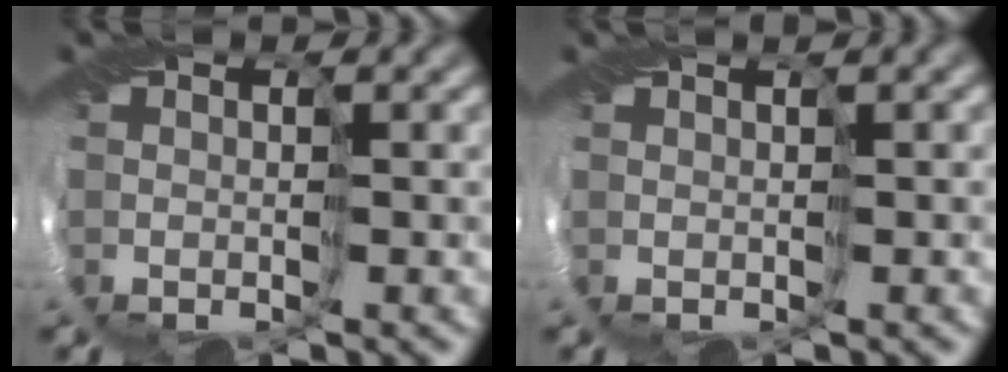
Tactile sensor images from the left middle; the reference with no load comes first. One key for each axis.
{"total": 0.9, "fx": 0.5, "fy": -0.1, "fz": 0.7, "tx": -0.016, "ty": 0.001, "tz": 0.011}